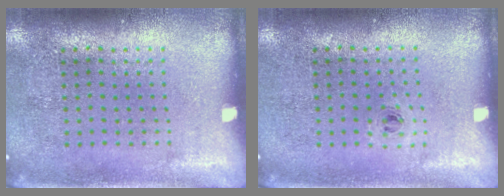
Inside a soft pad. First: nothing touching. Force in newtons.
{"total": 0.5, "press": 0.3, "slide": 0.5}